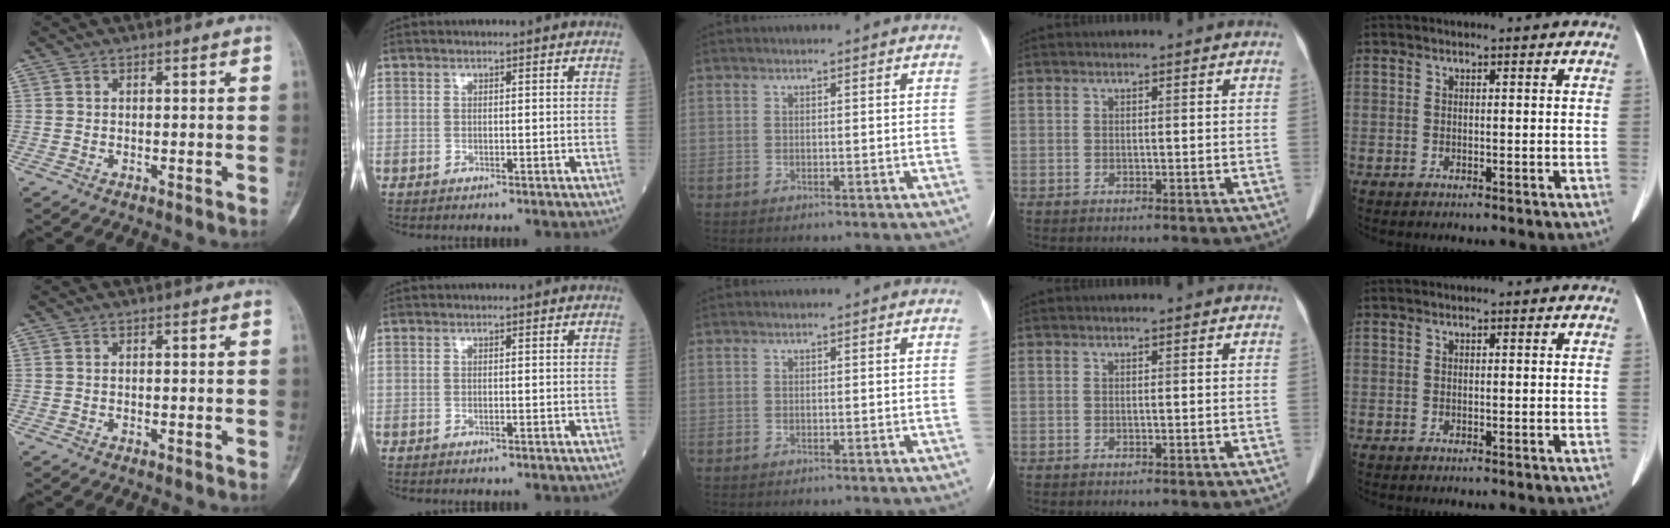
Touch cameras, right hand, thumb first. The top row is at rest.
{}